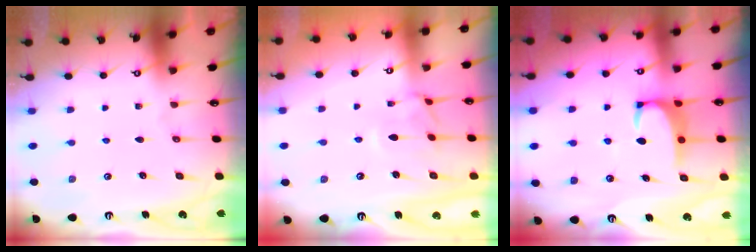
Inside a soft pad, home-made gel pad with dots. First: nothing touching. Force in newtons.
{"total": 0.6, "press": 0.0, "slide": 0.6}
{"total": 3.0, "press": 2.9, "slide": 0.8}